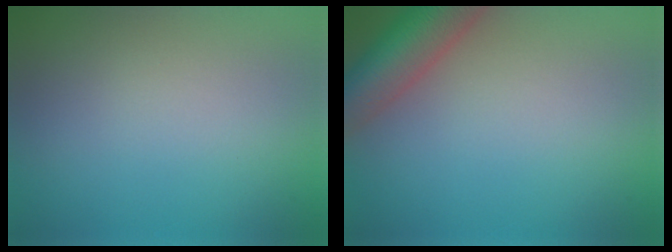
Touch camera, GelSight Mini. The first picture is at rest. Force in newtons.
{"total": 6.7, "press": 6.7, "slide": 0.4}